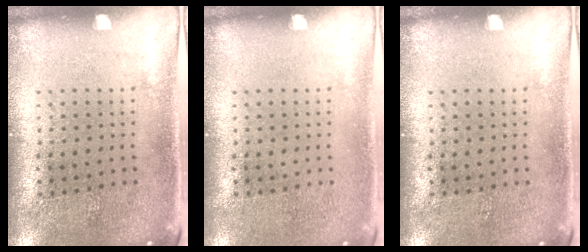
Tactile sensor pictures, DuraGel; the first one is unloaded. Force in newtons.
{"total": 0.0}
{"total": 0.0}